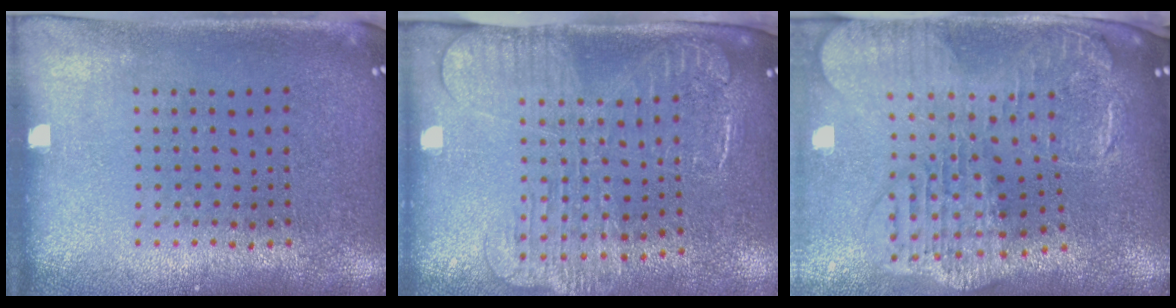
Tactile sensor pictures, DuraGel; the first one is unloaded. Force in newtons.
{"total": 2.5, "press": 2.0, "slide": 1.4}
{"total": 2.9, "press": 2.5, "slide": 1.5}